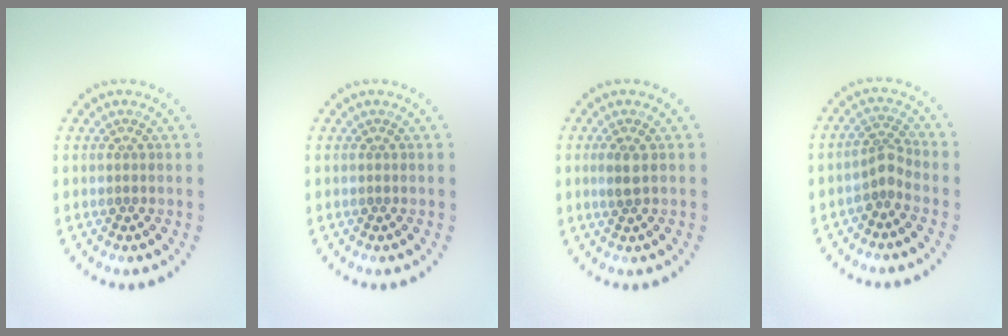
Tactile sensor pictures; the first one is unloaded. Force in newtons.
{"total": 0.0}
{"total": 1.4, "press": 1.3, "slide": 0.6}
{"total": 1.9, "press": 1.3, "slide": 1.4}